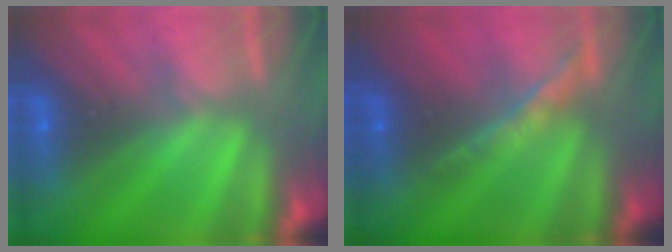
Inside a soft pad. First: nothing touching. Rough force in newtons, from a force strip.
{"total": 1.4}